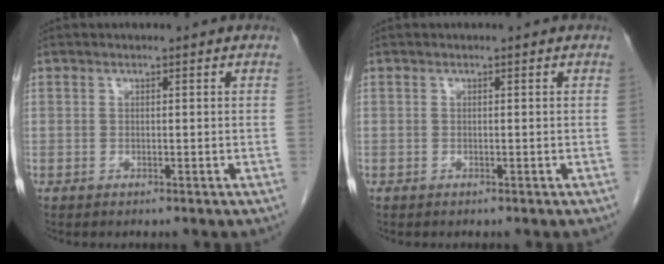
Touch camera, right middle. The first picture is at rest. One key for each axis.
{"total": 0.0}